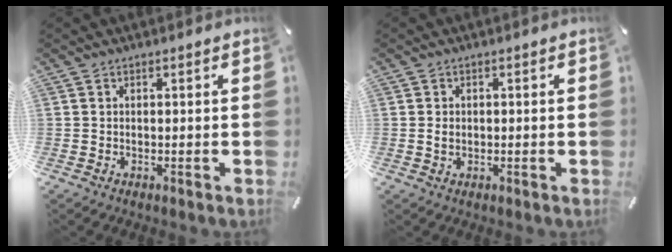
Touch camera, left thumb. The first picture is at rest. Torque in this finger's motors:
{"motor_torque": [-0.14, -0.55, -0.16, 0.18, 0.05]}